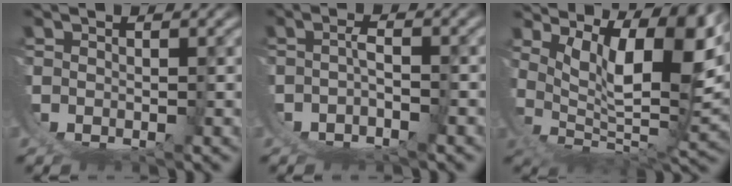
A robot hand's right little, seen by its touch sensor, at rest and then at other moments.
{"total": 2.7, "force": [-1.3, 1.1, 2.1], "torque": [-0.025, -0.006, -0.021]}
{"total": 10.8, "force": [3.8, 3.1, 9.6], "torque": [-0.131, -0.030, 0.080]}